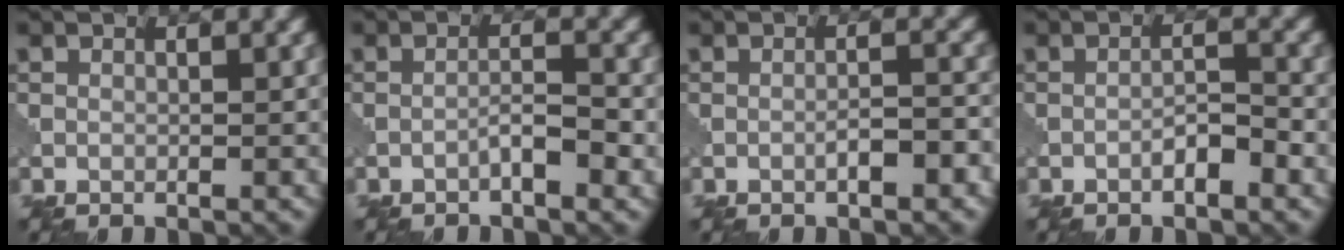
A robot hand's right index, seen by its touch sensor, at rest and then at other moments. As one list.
[{"total": 2.3, "force": [-1.2, 0.4, 1.9], "torque": [-0.032, 0.009, -0.023]}, {"total": 2.6, "force": [-1.2, 0.5, 2.3], "torque": [-0.035, 0.007, -0.020]}, {"total": 2.1, "force": [-1.2, 0.5, 1.7], "torque": [-0.028, 0.008, -0.023]}]